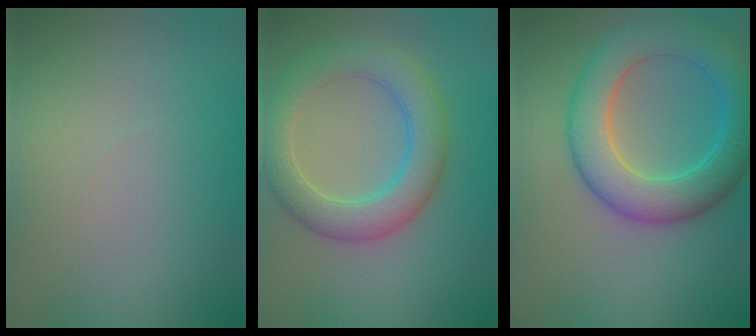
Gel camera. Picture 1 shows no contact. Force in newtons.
{"total": 5.3, "press": 5.3, "slide": 0.3}
{"total": 7.7, "press": 7.7, "slide": 0.1}